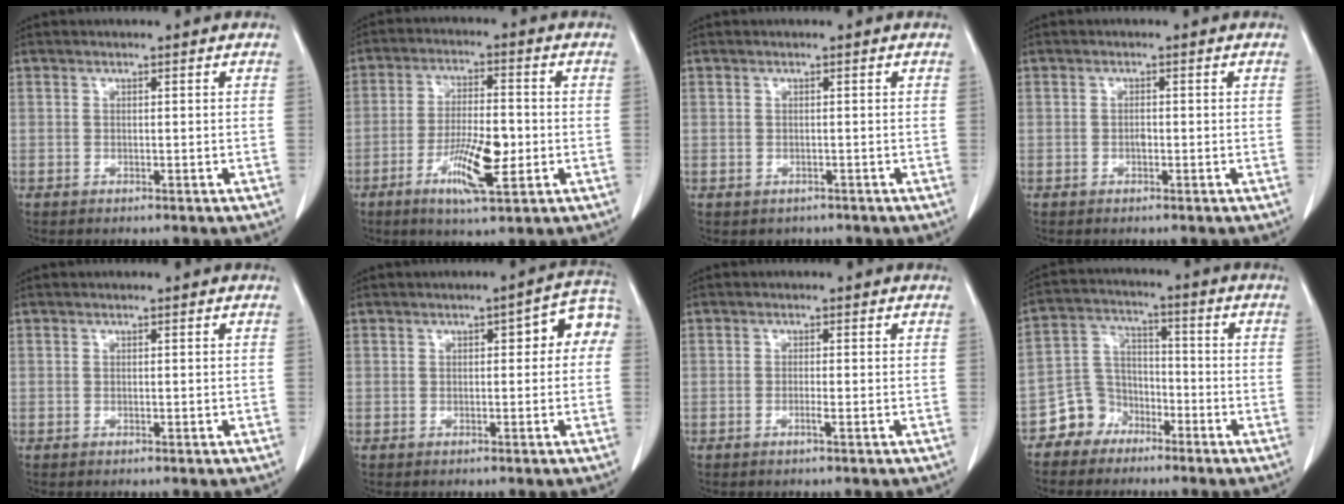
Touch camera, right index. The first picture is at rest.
{"total": 9.3, "force": [-3.0, 2.0, 8.5], "torque": [-0.160, -0.006, -0.051]}
{"total": 1.6, "force": [-0.9, 1.3, 0.1], "torque": [-0.003, 0.003, -0.008]}
{"total": 0.8, "force": [-0.4, 0.3, 0.6], "torque": [-0.010, 0.002, -0.008]}
{"total": 0.0}
{"total": 5.9, "force": [1.0, 2.2, 5.4], "torque": [-0.057, 0.037, 0.007]}
{"total": 1.1, "force": [-0.6, -0.1, 0.9], "torque": [-0.019, 0.000, -0.011]}
{"total": 6.8, "force": [-4.5, 5.0, 0.9], "torque": [-0.019, 0.018, -0.084]}